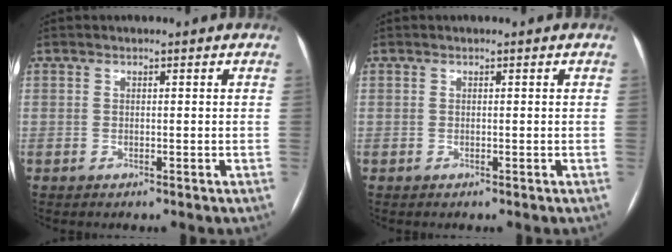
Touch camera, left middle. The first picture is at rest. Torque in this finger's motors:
{"motor_torque": [0.08, 0.08, 0.02, 0.01]}